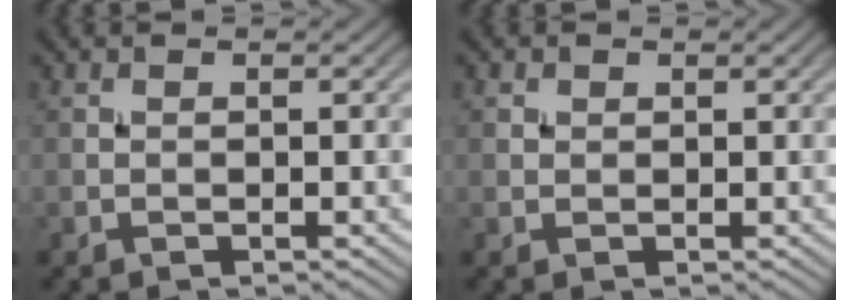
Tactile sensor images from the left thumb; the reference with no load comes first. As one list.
[{"total": 0.7, "force": [0.4, 0.5, 0.2], "torque": [-0.002, -0.002, 0.008]}]